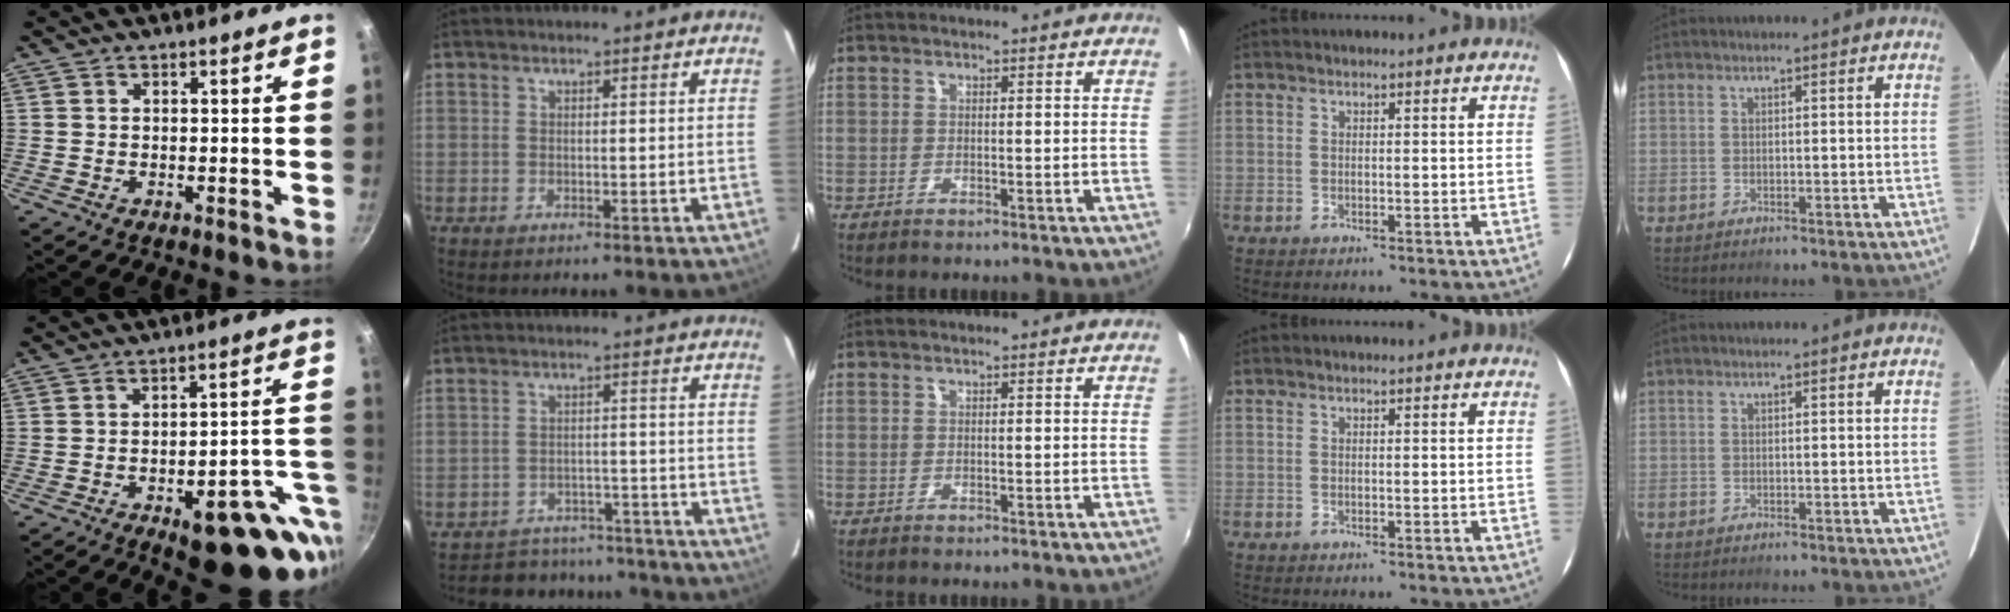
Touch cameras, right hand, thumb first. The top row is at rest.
{"thumb": {"total": 20.4, "force": [-7.9, 7.8, 17.1], "torque": [-0.154, 0.028, -0.098]}, "index": {"total": 14.3, "force": [-12.8, 5.7, 2.8], "torque": [-0.070, 0.032, -0.158]}}